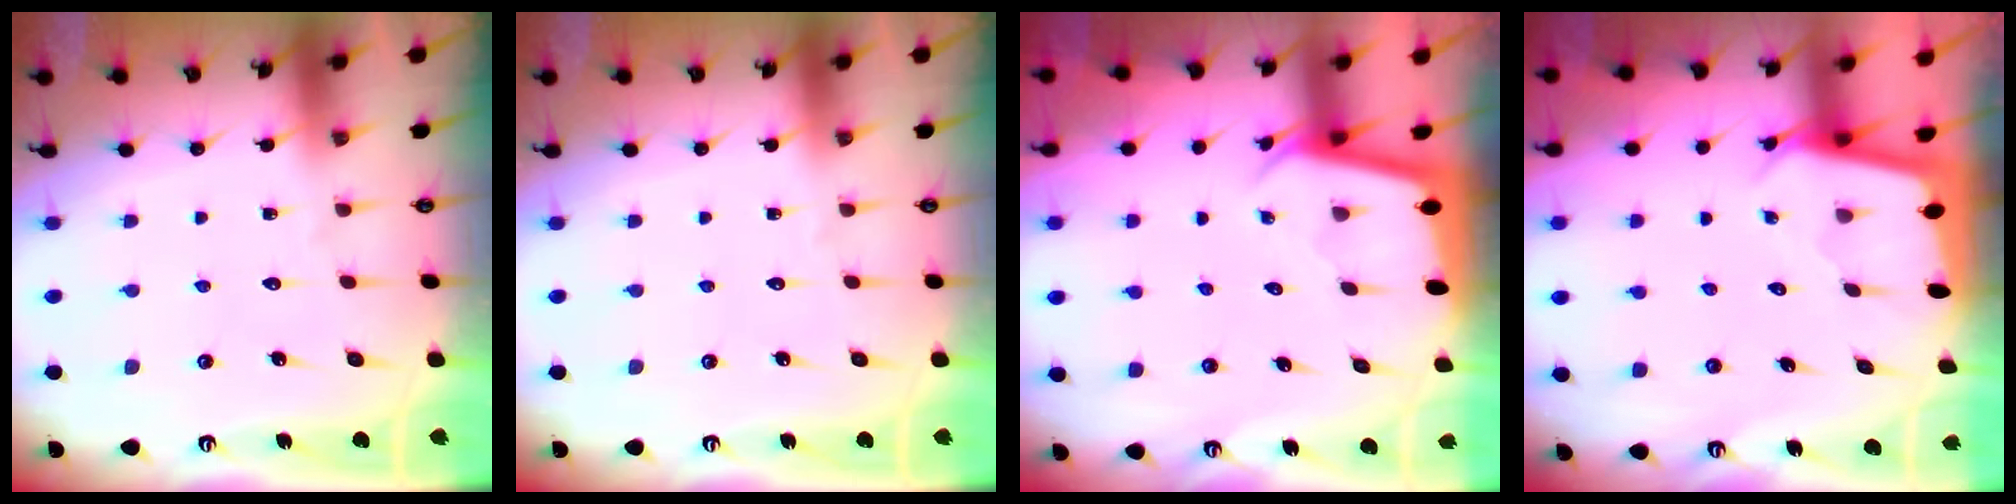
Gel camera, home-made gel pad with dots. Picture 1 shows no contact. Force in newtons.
{"total": 0.0}
{"total": 2.1, "press": 2.1, "slide": 0.1}
{"total": 2.4, "press": 2.4, "slide": 0.1}